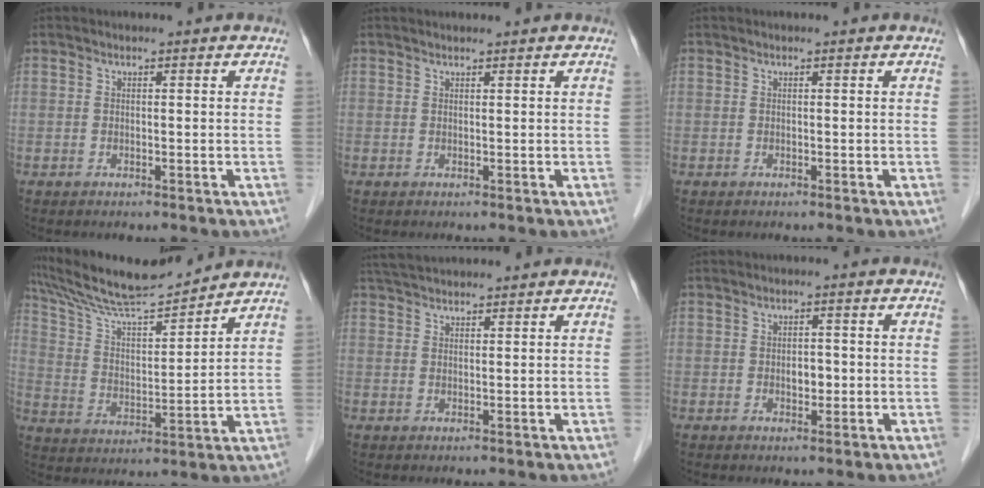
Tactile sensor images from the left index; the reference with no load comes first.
{"total": 1.3, "force": [1.3, 0.1, 0.3], "torque": [-0.006, 0.016, 0.024]}
{"total": 0.0}
{"total": 13.5, "force": [12.7, 0.6, 4.4], "torque": [-0.091, 0.005, 0.231]}
{"total": 6.2, "force": [5.7, 1.1, 2.2], "torque": [-0.038, 0.038, 0.100]}
{"total": 1.9, "force": [-0.3, 1.1, 1.4], "torque": [-0.021, 0.000, -0.002]}